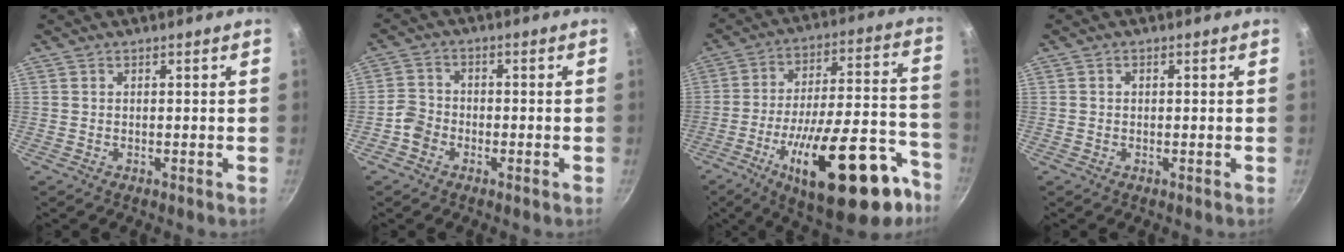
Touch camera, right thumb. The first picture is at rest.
{"total": 3.9, "force": [-2.1, 3.0, 1.3], "torque": [-0.016, 0.023, -0.046]}
{"total": 28.6, "force": [-14.7, 10.9, 22.0], "torque": [-0.285, 0.071, -0.216]}
{"total": 0.7, "force": [0.0, 0.6, 0.3], "torque": [-0.005, 0.005, 0.001]}